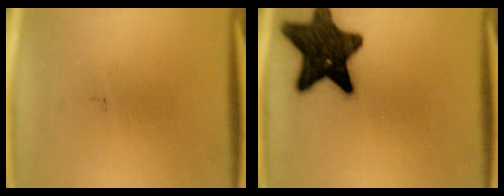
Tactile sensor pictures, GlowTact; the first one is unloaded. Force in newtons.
{"total": 15.7}